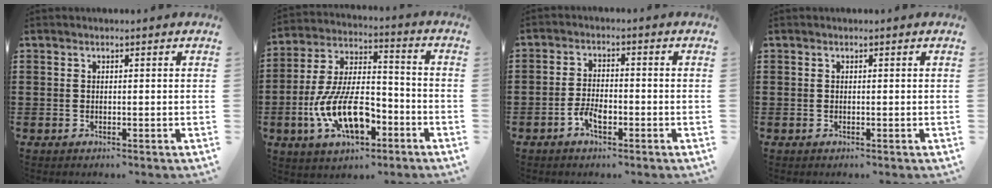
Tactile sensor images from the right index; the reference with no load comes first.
{"total": 12.6, "force": [-5.1, 5.8, 10.1], "torque": [-0.224, 0.002, -0.095]}
{"total": 3.7, "force": [-1.9, 1.6, 2.7], "torque": [-0.061, 0.001, -0.038]}
{"total": 0.0}